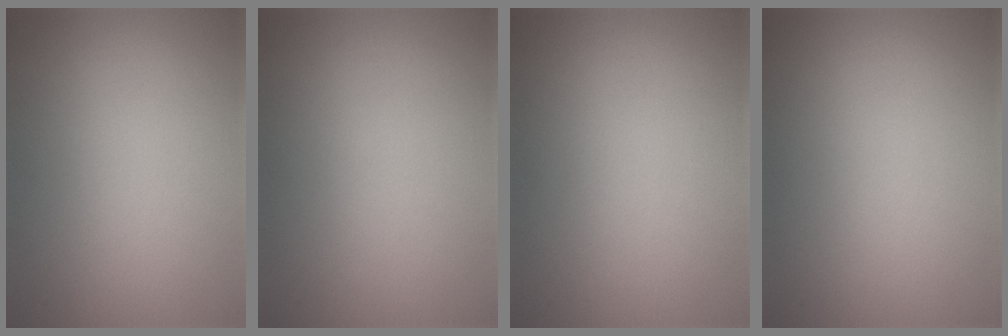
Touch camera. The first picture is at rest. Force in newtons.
{"total": 0.0}
{"total": 0.0}
{"total": 0.0}